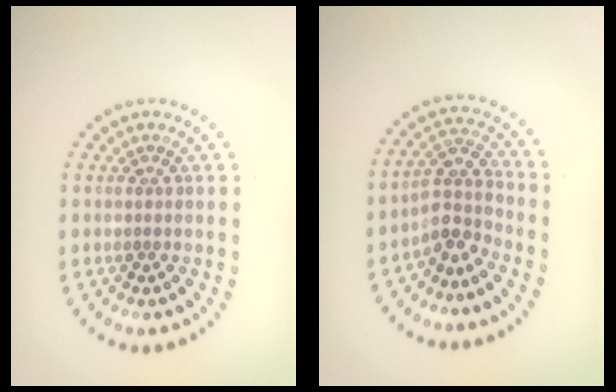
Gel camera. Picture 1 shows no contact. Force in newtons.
{"total": 3.2, "press": 2.4, "slide": 2.0}